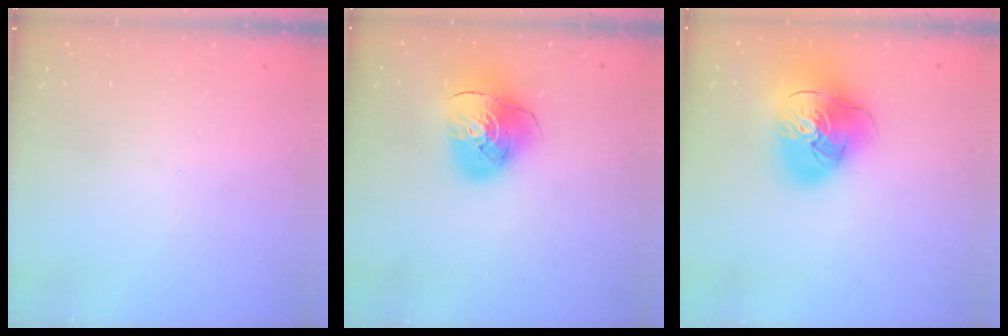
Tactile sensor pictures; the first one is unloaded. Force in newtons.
{"total": 12.7, "press": 12.6, "slide": 1.7}
{"total": 19.7, "press": 19.5, "slide": 2.7}